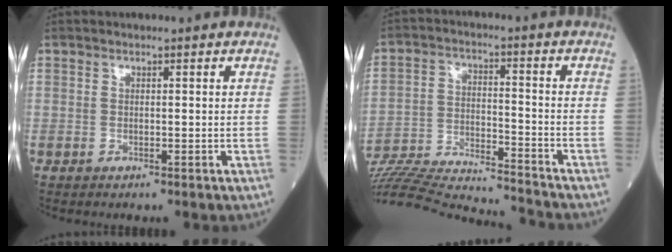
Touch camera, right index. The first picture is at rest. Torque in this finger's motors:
{"motor_torque": [-1.92, -0.21, -1.05, -0.21]}